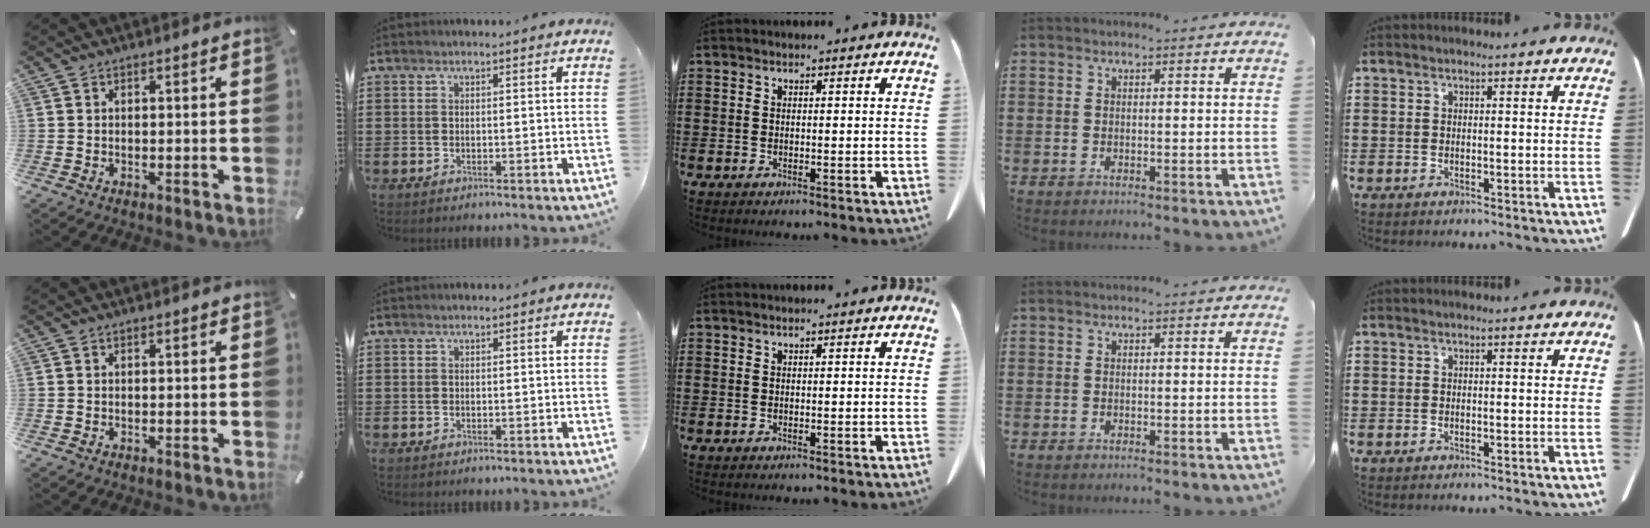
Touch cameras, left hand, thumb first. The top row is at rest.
{}